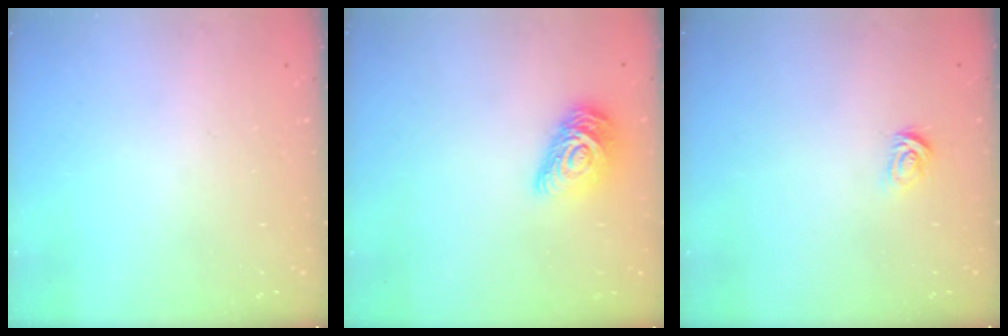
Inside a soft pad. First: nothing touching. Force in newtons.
{"total": 12.2, "press": 12.2, "slide": 0.6}
{"total": 2.8, "press": 2.8, "slide": 0.4}